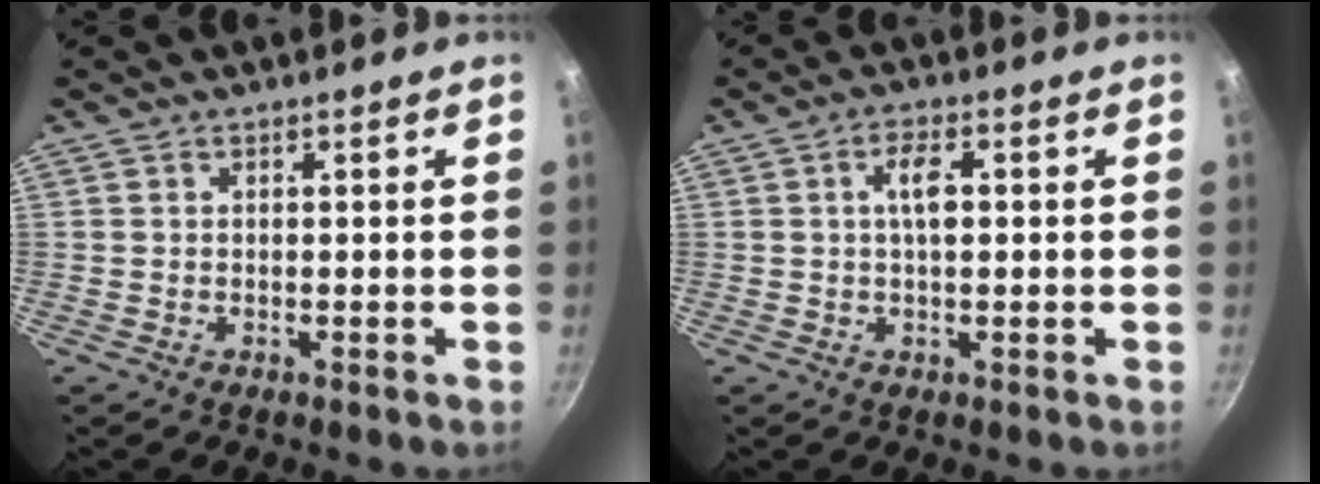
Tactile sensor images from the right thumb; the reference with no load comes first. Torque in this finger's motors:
{"motor_torque": [2.14, 2.38, 0.60, 0.12, -0.01]}